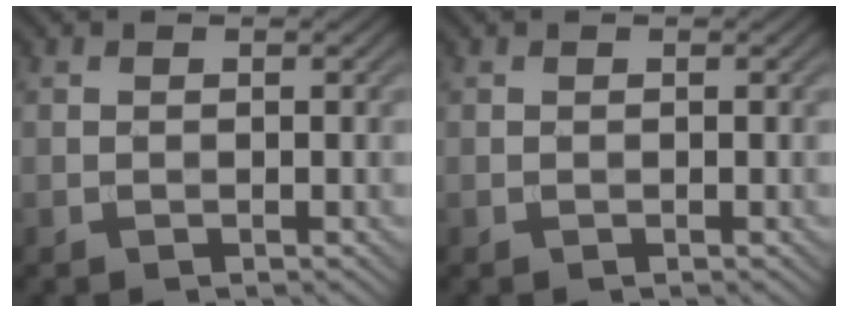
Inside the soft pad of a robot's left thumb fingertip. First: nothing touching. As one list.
[{"total": 0.0}]